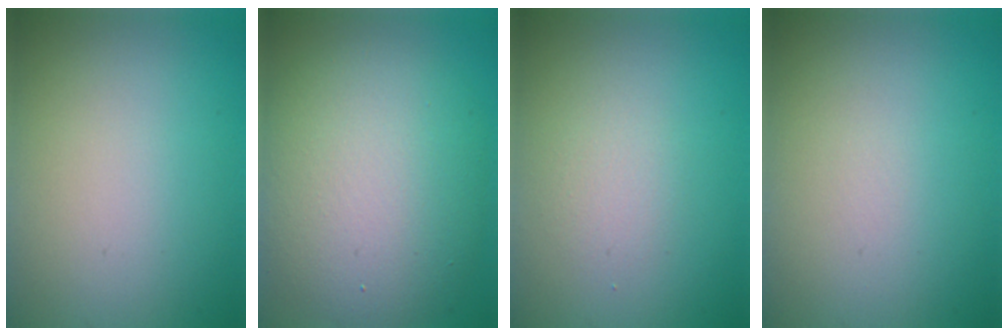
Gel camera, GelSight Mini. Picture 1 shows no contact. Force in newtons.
{"total": 9.2, "press": 9.2, "slide": 0.5}
{"total": 1.5, "press": 1.5, "slide": 0.1}
{"total": 0.0}